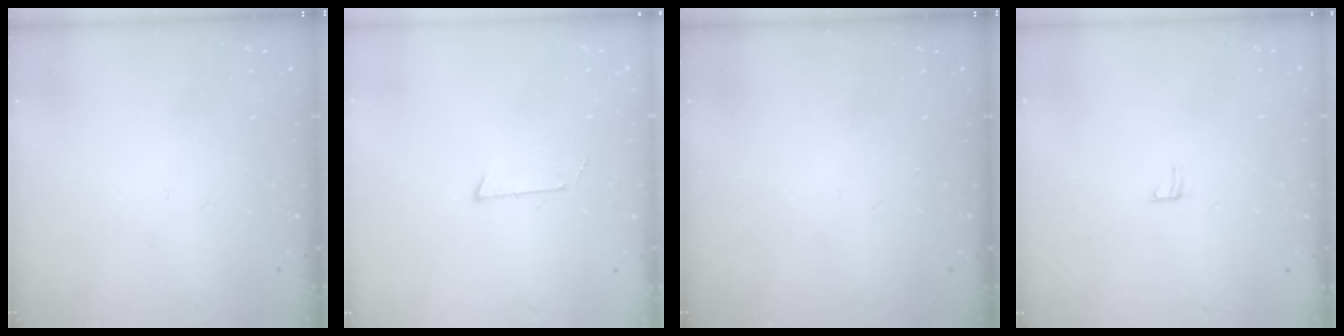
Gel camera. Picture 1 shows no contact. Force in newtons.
{"total": 2.7, "press": 2.7, "slide": 0.2}
{"total": 0.0}
{"total": 4.3, "press": 4.3, "slide": 0.3}